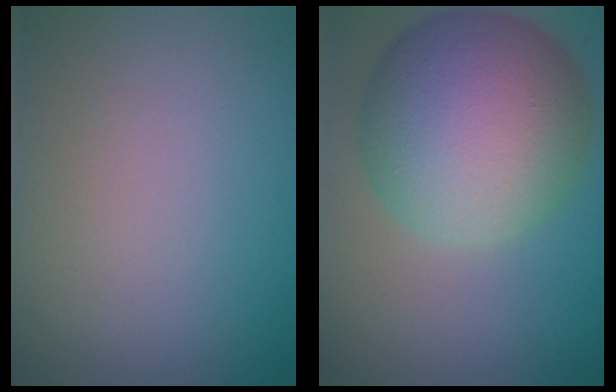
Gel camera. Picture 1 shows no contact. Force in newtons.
{"total": 12.5, "press": 12.4, "slide": 0.4}